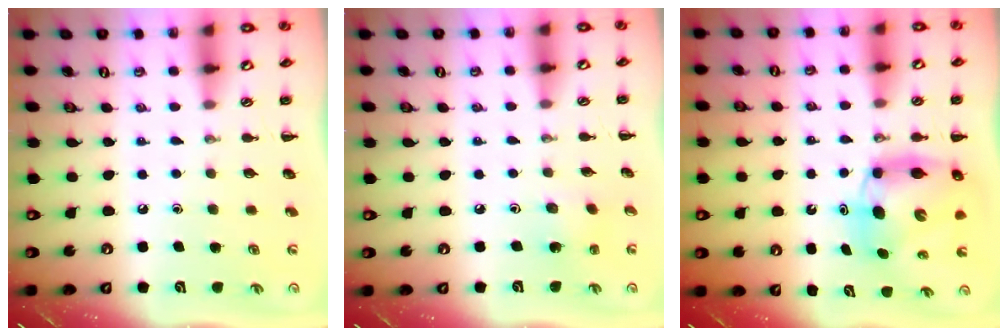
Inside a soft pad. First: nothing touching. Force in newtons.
{"total": 1.9, "press": 1.7, "slide": 0.7}
{"total": 7.8, "press": 7.3, "slide": 2.6}